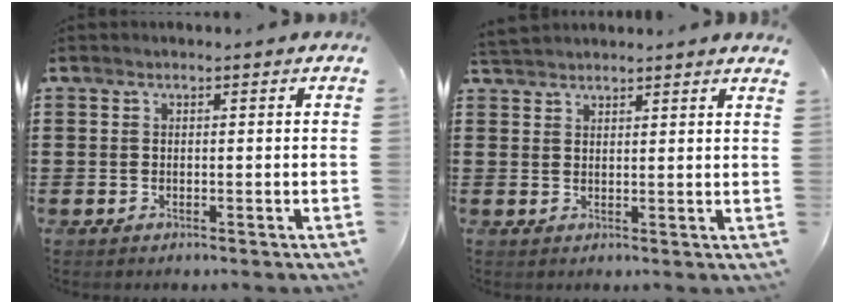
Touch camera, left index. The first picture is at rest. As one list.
[{"total": 2.5, "force": [2.5, -0.4, 0.2], "torque": [-0.012, -0.001, 0.049]}]